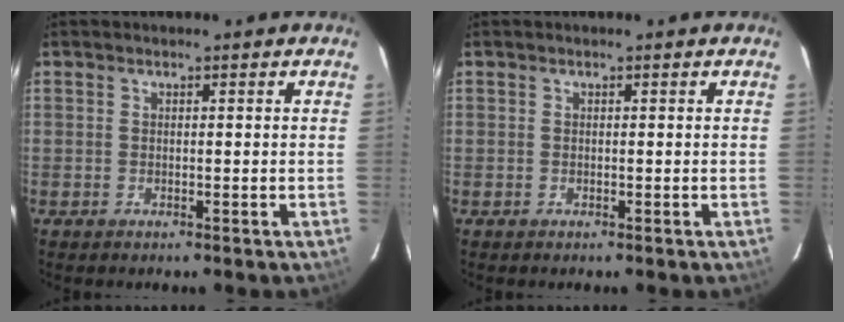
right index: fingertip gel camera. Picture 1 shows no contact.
{"total": 0.0}